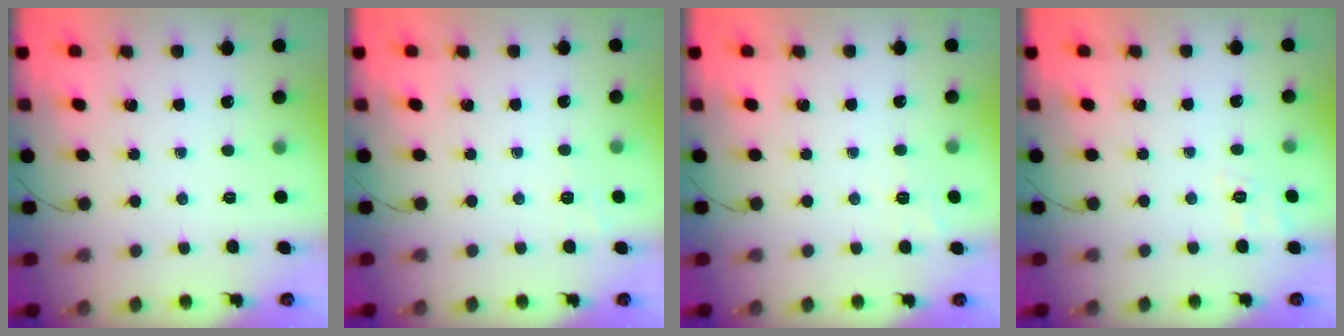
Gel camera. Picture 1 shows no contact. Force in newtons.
{"total": 1.9, "press": 0.9, "slide": 1.6}
{"total": 2.0, "press": 1.5, "slide": 1.4}
{"total": 3.1, "press": 2.4, "slide": 1.9}